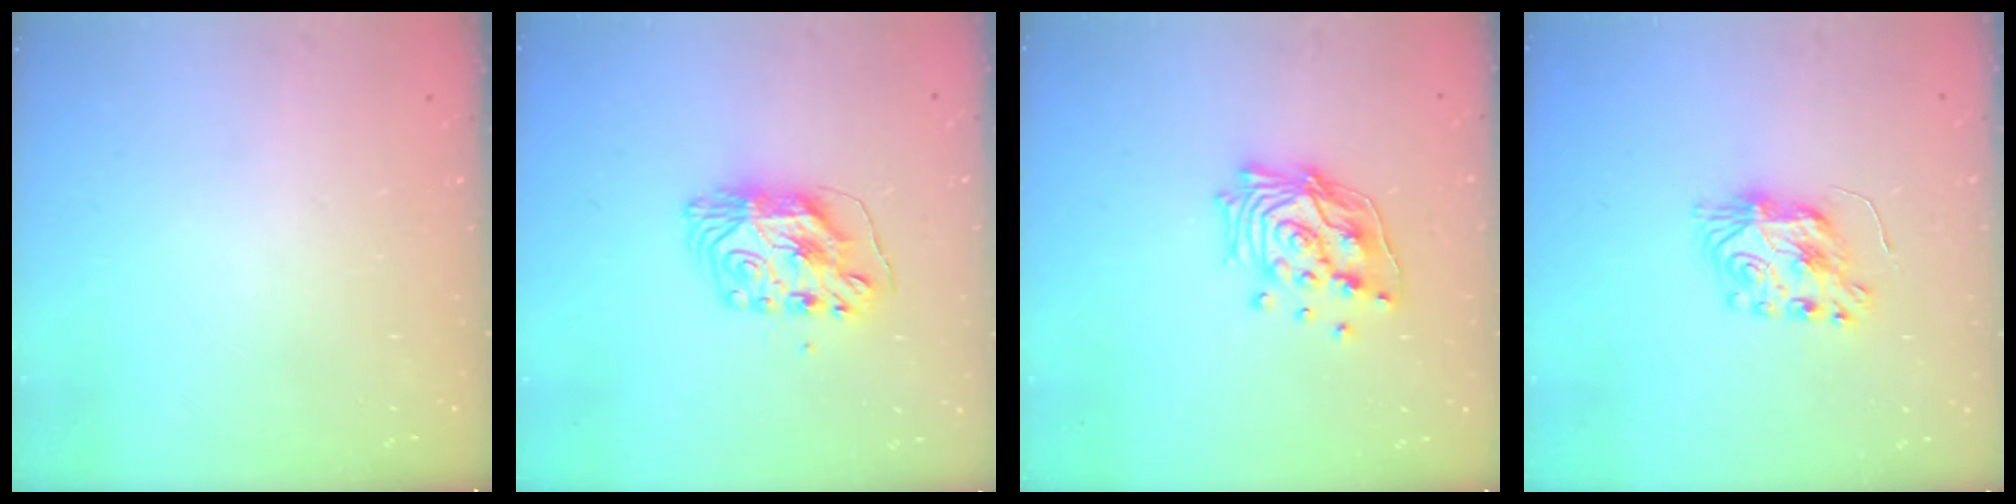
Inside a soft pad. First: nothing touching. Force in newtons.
{"total": 9.2, "press": 9.2, "slide": 0.9}
{"total": 15.4, "press": 15.2, "slide": 1.8}
{"total": 7.9, "press": 7.9, "slide": 0.5}